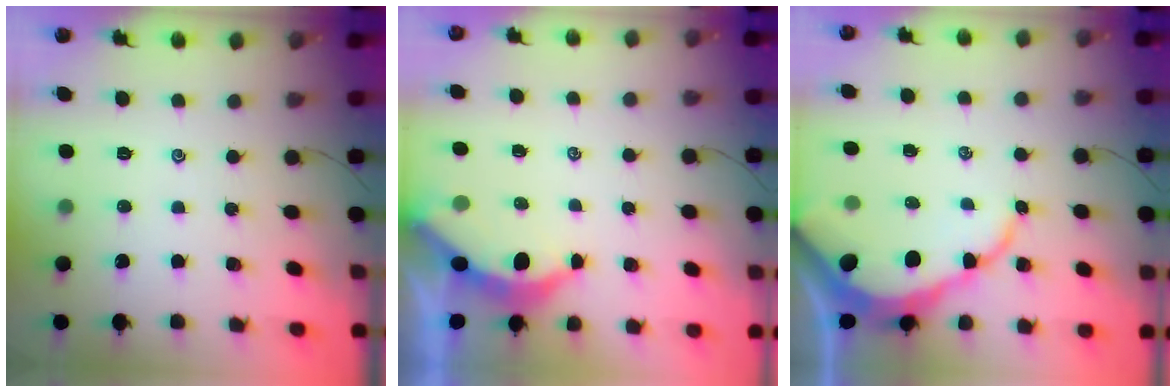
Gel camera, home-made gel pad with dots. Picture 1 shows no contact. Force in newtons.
{"total": 3.8, "press": 3.8, "slide": 0.4}
{"total": 11.2, "press": 11.2, "slide": 1.0}